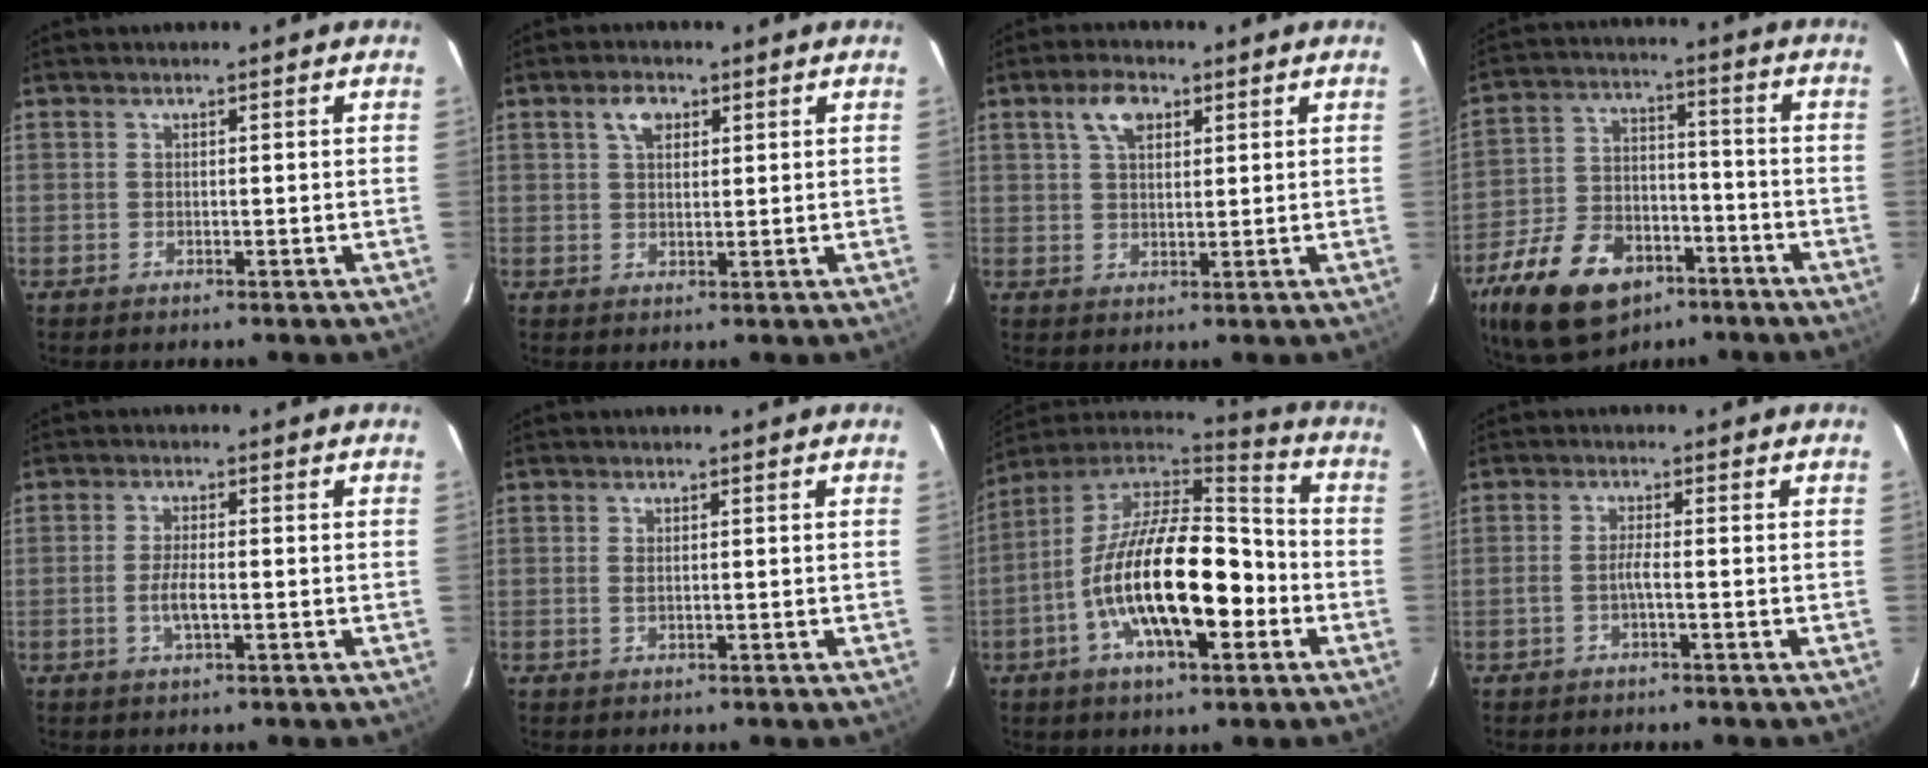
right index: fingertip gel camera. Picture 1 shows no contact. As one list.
[{"total": 3.6, "force": [1.7, 2.2, 2.3], "torque": [-0.040, 0.010, 0.031]}, {"total": 5.3, "force": [2.6, 2.9, 3.6], "torque": [-0.067, 0.014, 0.047]}, {"total": 21.0, "force": [-12.4, 12.4, 11.6], "torque": [-0.257, 0.000, -0.200]}, {"total": 3.4, "force": [-1.0, 0.8, 3.2], "torque": [-0.065, -0.003, -0.018]}, {"total": 0.9, "force": [0.0, 0.5, 0.7], "torque": [-0.016, -0.001, 0.002]}, {"total": 21.3, "force": [-6.2, 8.5, 18.5], "torque": [-0.344, -0.005, -0.114]}, {"total": 1.7, "force": [-0.9, -0.3, 1.4], "torque": [-0.030, 0.001, -0.018]}]